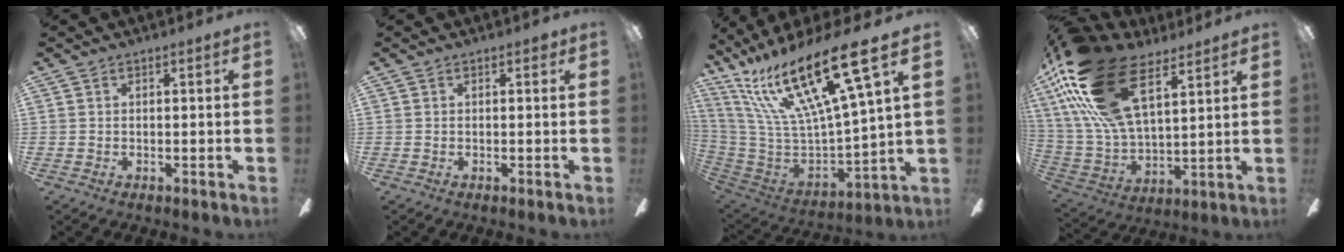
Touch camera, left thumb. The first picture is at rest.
{"total": 0.9, "force": [0.4, 0.5, 0.5], "torque": [-0.011, 0.004, 0.006]}
{"total": 27.9, "force": [16.4, 7.0, 21.5], "torque": [-0.424, -0.109, 0.261]}
{"total": 25.7, "force": [13.9, 12.1, 17.9], "torque": [-0.370, -0.050, 0.248]}